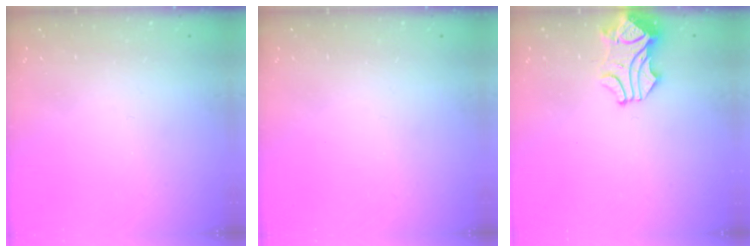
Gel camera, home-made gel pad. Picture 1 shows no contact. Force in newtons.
{"total": 0.0}
{"total": 1.2, "press": 0.1, "slide": 1.2}